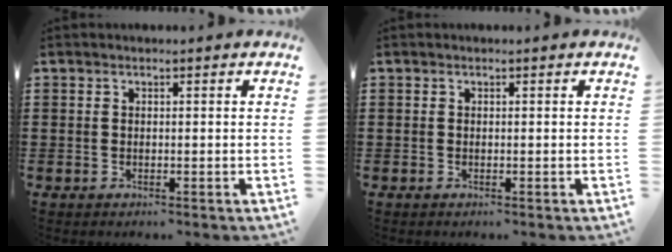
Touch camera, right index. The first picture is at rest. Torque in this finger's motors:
{"motor_torque": [0.08, 0.65, 0.00, 0.00]}